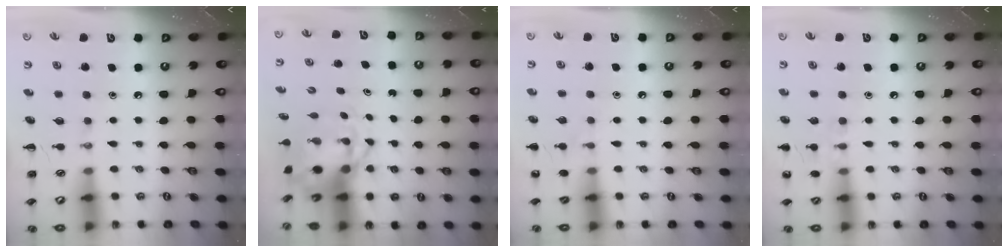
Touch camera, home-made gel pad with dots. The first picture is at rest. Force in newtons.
{"total": 4.5, "press": 4.4, "slide": 0.9}
{"total": 5.5, "press": 5.2, "slide": 1.9}
{"total": 7.6, "press": 7.3, "slide": 2.1}